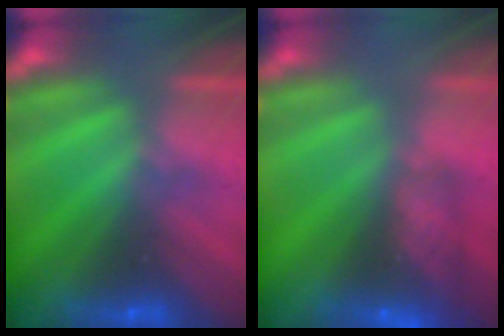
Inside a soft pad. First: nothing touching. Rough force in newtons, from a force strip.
{"total": 10.8}